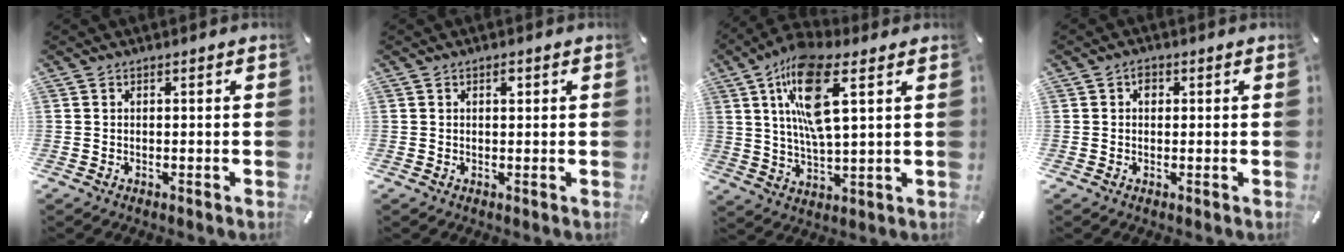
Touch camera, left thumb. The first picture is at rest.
{"total": 1.3, "force": [0.5, 0.7, 1.0], "torque": [-0.013, 0.001, 0.007]}
{"total": 14.9, "force": [6.2, 4.9, 12.5], "torque": [-0.251, -0.011, 0.104]}
{"total": 1.7, "force": [0.3, 1.4, 0.9], "torque": [-0.012, 0.004, 0.002]}